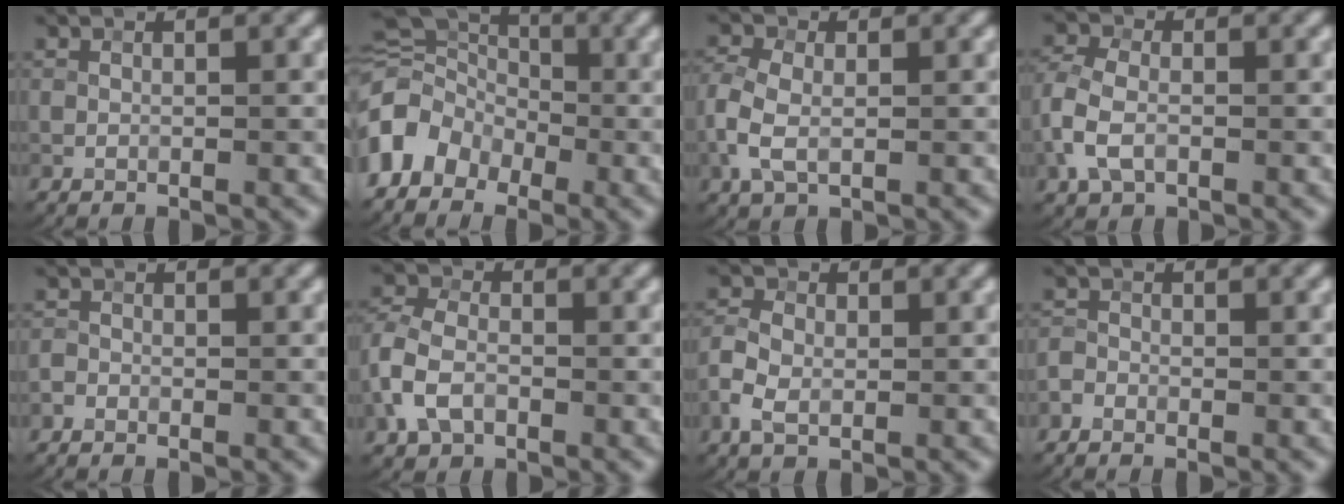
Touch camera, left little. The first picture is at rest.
{"total": 6.3, "force": [-2.8, 4.7, 3.1], "torque": [-0.047, 0.013, -0.069]}
{"total": 4.2, "force": [-0.6, 2.7, 3.1], "torque": [-0.080, 0.000, -0.020]}
{"total": 4.2, "force": [-1.2, 2.8, 3.0], "torque": [-0.071, 0.007, -0.032]}
{"total": 1.0, "force": [-0.8, 0.5, 0.2], "torque": [-0.005, 0.008, -0.018]}
{"total": 4.1, "force": [-1.7, 2.8, 2.4], "torque": [-0.056, 0.008, -0.043]}
{"total": 3.3, "force": [-0.9, 2.3, 2.2], "torque": [-0.053, 0.002, -0.024]}
{"total": 1.4, "force": [-1.1, 0.7, 0.3], "torque": [-0.006, 0.008, -0.025]}